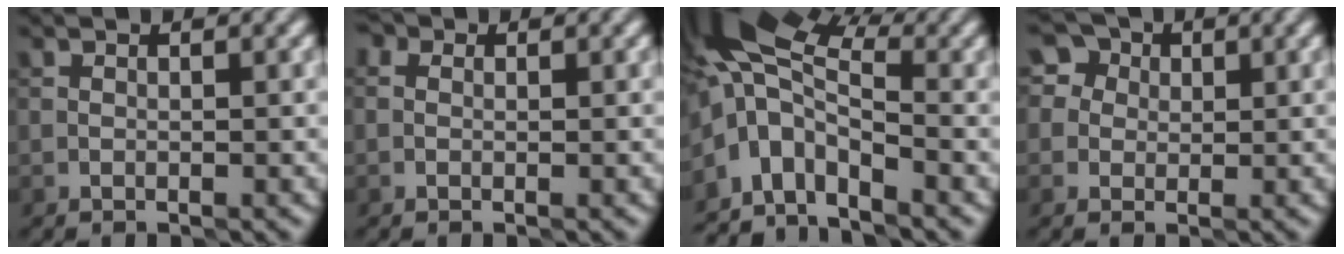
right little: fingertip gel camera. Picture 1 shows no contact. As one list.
[{"total": 2.5, "force": [0.9, 1.8, 1.4], "torque": [-0.010, 0.013, -0.021]}, {"total": 7.3, "force": [-1.7, 4.1, 5.9], "torque": [-0.106, 0.010, -0.053]}, {"total": 4.7, "force": [2.0, 3.9, 1.7], "torque": [-0.004, 0.028, 0.009]}]